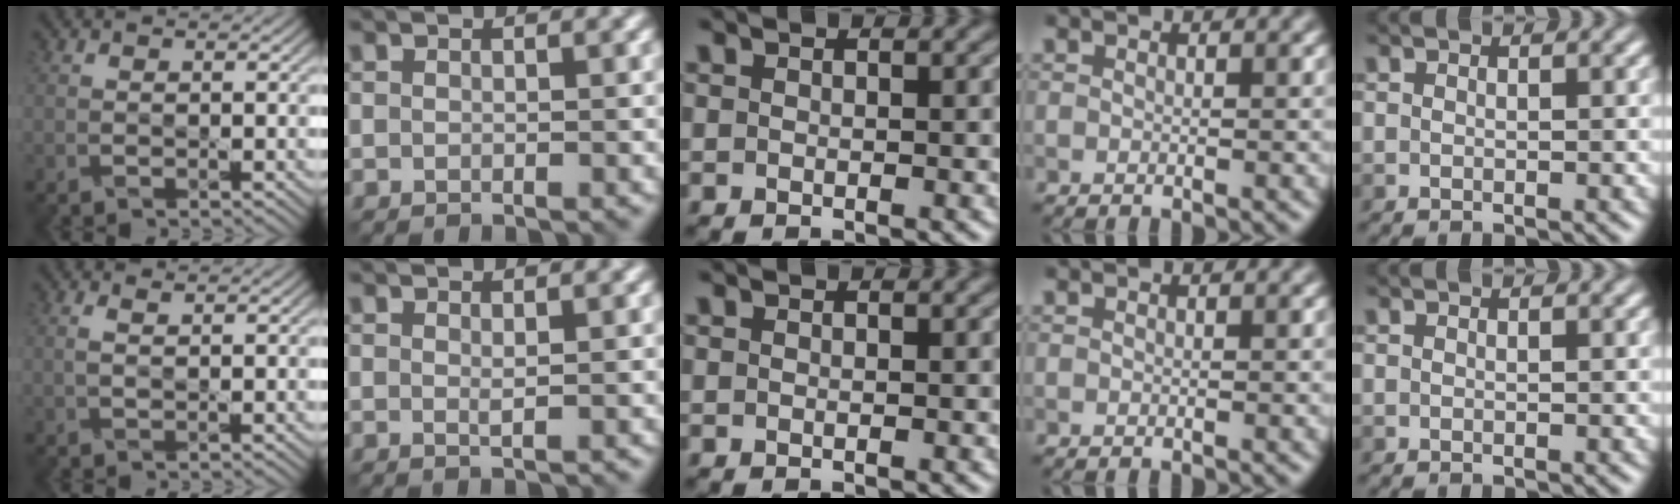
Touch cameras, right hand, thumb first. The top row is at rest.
{"thumb": {"total": 1.0, "force": [0.7, 0.0, 0.7], "torque": [-0.021, 0.006, 0.012]}, "index": {"total": 0.6, "force": [0.3, 0.0, 0.5], "torque": [-0.009, -0.002, 0.006]}}